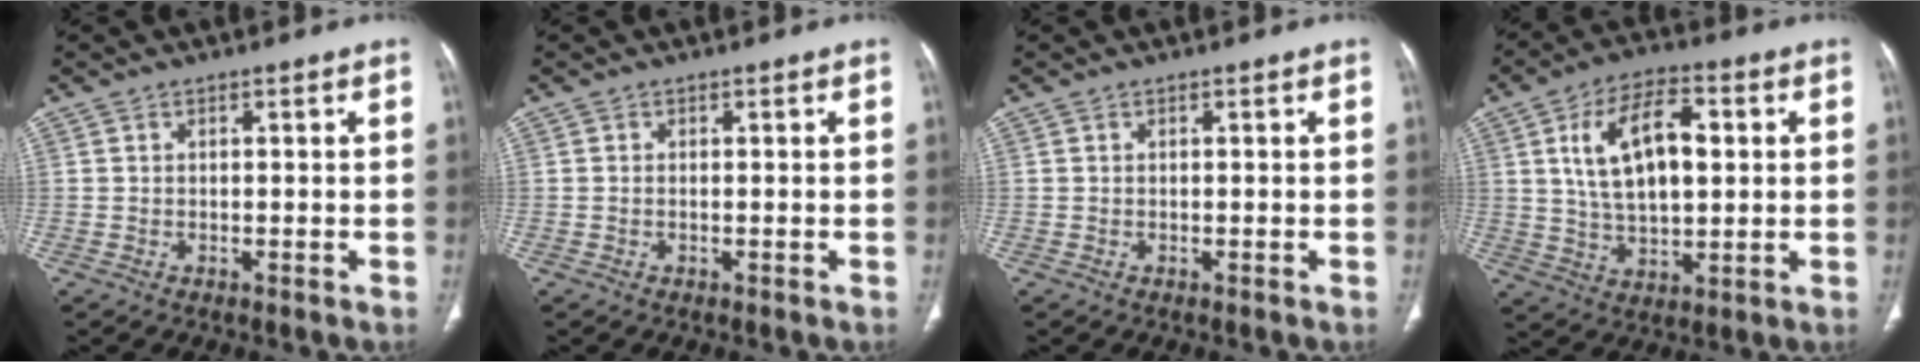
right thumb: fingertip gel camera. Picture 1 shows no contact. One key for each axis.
{"total": 0.0}
{"total": 0.0}
{"total": 14.8, "fx": 3.2, "fy": 7.8, "fz": 12.1, "tx": -0.199, "ty": 0.004, "tz": 0.057}